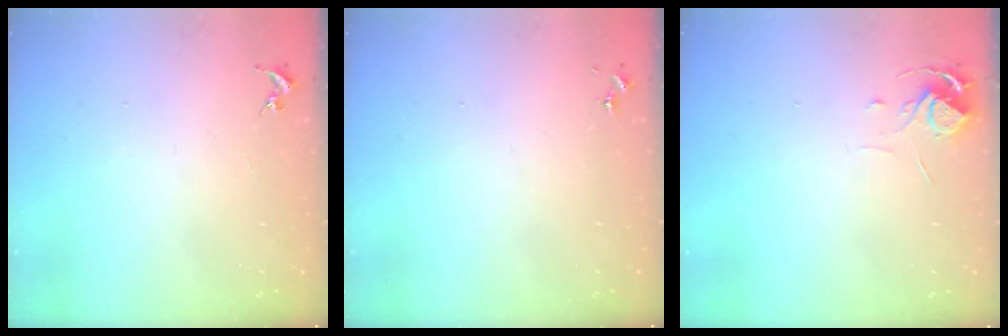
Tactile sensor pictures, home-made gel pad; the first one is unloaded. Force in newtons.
{"total": 0.0}
{"total": 5.7, "press": 5.7, "slide": 0.4}